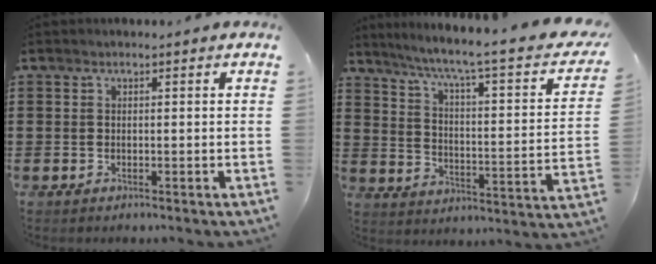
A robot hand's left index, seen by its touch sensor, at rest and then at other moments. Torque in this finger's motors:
{"motor_torque": [0.53, 0.33, 0.39, 0.09]}